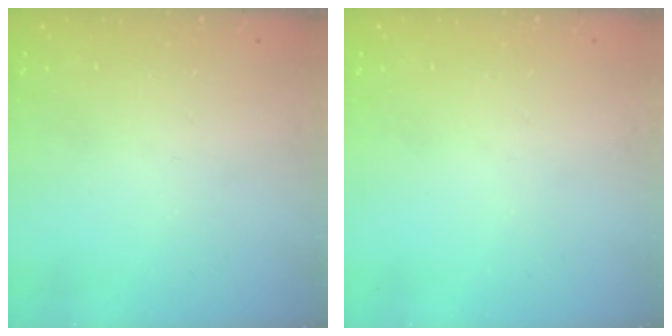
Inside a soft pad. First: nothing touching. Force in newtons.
{"total": 0.0}